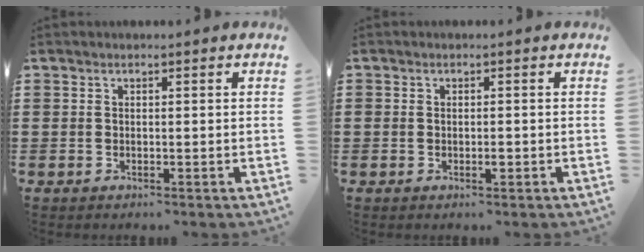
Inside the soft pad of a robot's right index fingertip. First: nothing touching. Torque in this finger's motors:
{"motor_torque": [1.21, 0.92, 0.45, 0.12]}